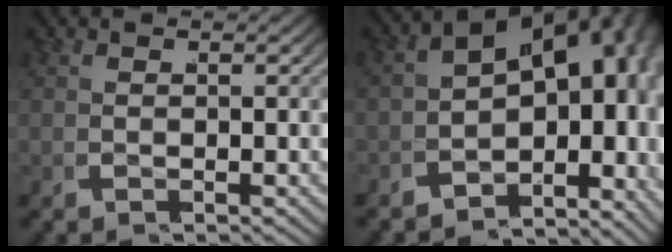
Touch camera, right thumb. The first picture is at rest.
{"total": 14.9, "force": [-1.1, 10.6, 10.4], "torque": [-0.149, -0.020, -0.037]}